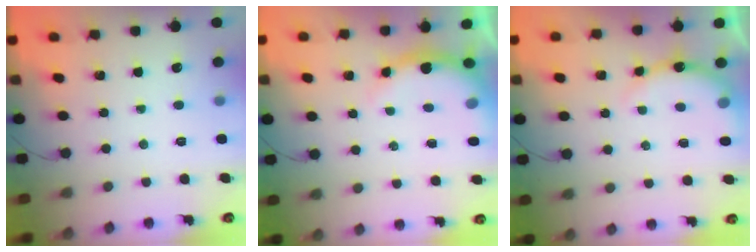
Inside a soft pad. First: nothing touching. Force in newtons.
{"total": 8.2, "press": 8.1, "slide": 1.0}
{"total": 8.5, "press": 8.5, "slide": 0.8}